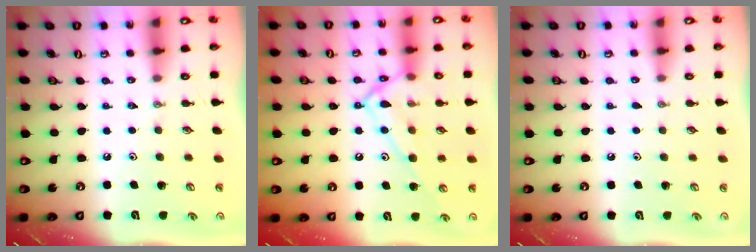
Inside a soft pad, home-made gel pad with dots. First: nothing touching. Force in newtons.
{"total": 14.6, "press": 14.6, "slide": 0.8}
{"total": 2.8, "press": 2.8, "slide": 0.3}